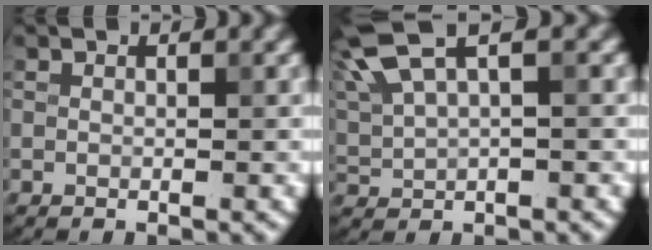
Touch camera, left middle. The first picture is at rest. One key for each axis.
{"total": 6.5, "fx": 3.8, "fy": 2.2, "fz": 4.8, "tx": -0.115, "ty": 0.020, "tz": 0.074}